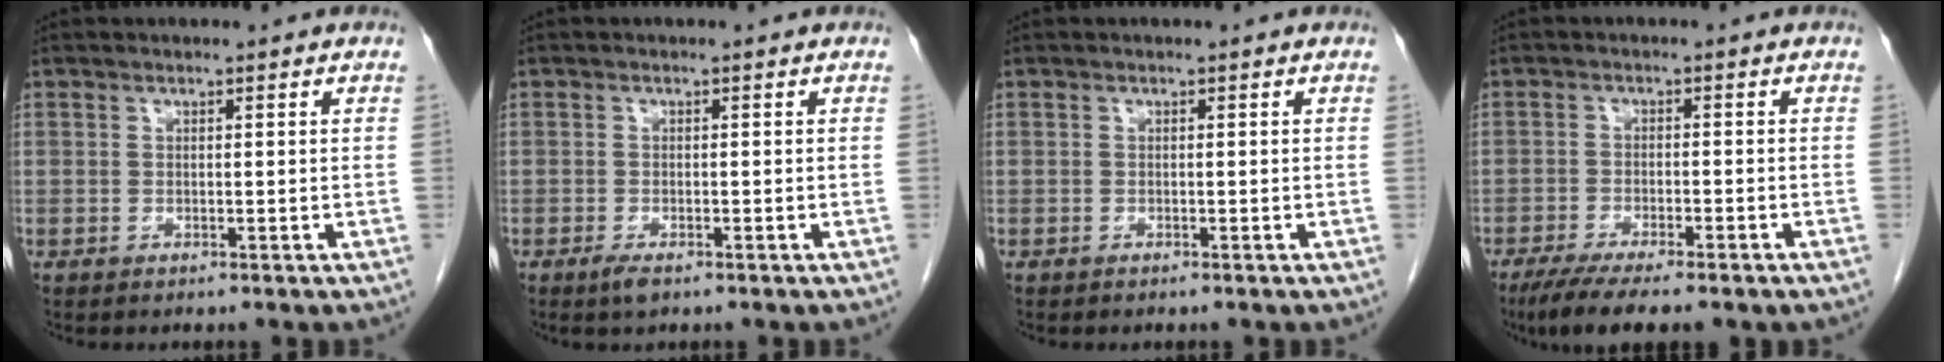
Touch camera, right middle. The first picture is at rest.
{"total": 1.8, "force": [-1.2, 0.6, 1.3], "torque": [-0.028, -0.003, -0.020]}
{"total": 0.0}
{"total": 9.3, "force": [-7.1, 1.7, 5.8], "torque": [-0.087, -0.017, -0.106]}